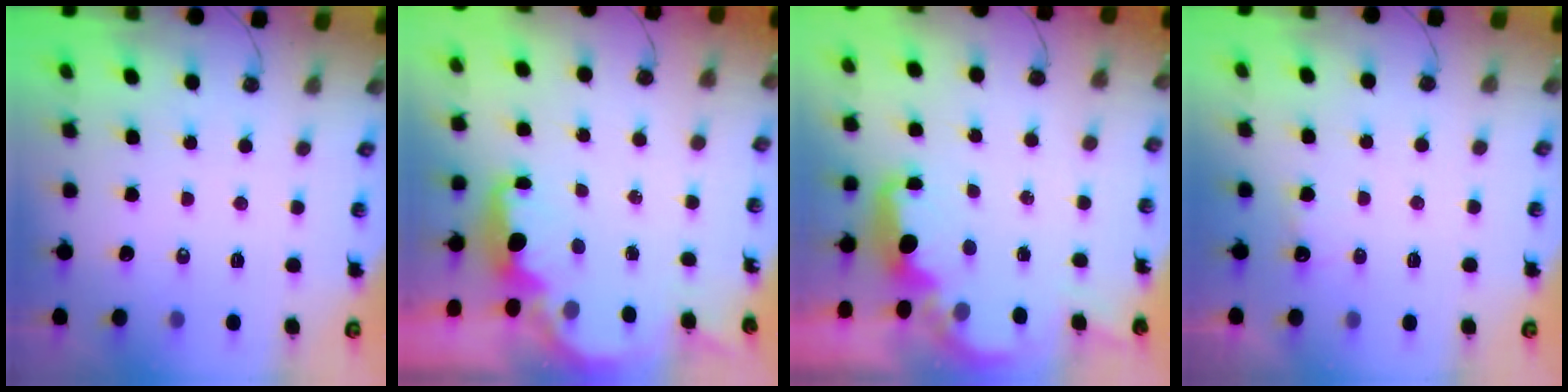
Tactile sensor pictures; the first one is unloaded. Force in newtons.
{"total": 2.1, "press": 2.1, "slide": 0.5}
{"total": 2.4, "press": 2.2, "slide": 0.8}
{"total": 2.9, "press": 2.7, "slide": 0.9}